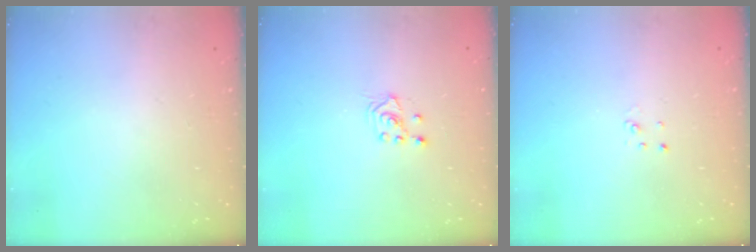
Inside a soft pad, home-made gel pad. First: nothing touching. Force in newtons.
{"total": 2.6, "press": 2.4, "slide": 0.8}
{"total": 2.0, "press": 2.0, "slide": 0.2}